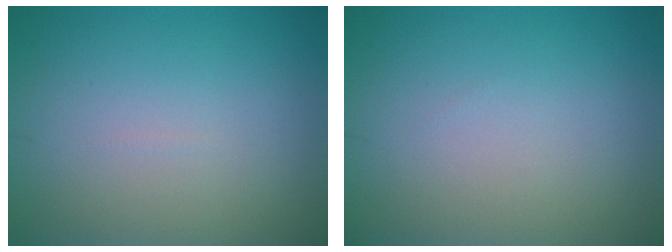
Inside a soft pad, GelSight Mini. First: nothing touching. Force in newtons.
{"total": 0.0}